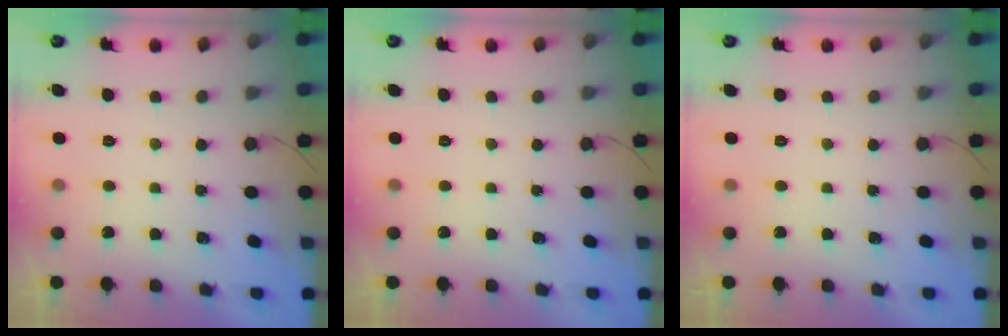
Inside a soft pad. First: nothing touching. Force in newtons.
{"total": 0.0}
{"total": 0.0}